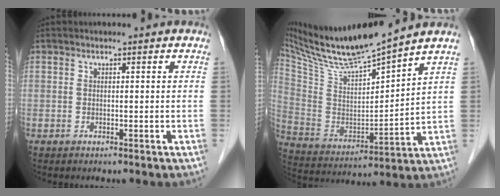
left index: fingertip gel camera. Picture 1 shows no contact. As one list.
[{"total": 16.3, "force": [14.4, -0.2, 7.6], "torque": [-0.148, -0.001, 0.272]}]